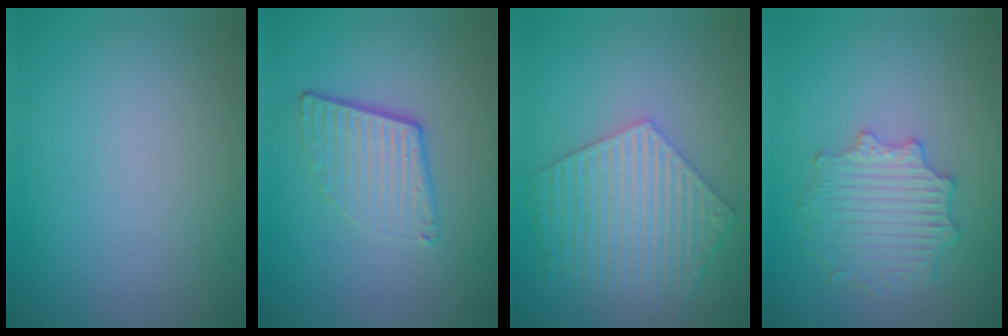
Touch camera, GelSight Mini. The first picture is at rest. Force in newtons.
{"total": 4.1, "press": 2.7, "slide": 3.1}
{"total": 6.4, "press": 4.9, "slide": 4.2}
{"total": 4.2, "press": 3.5, "slide": 2.4}